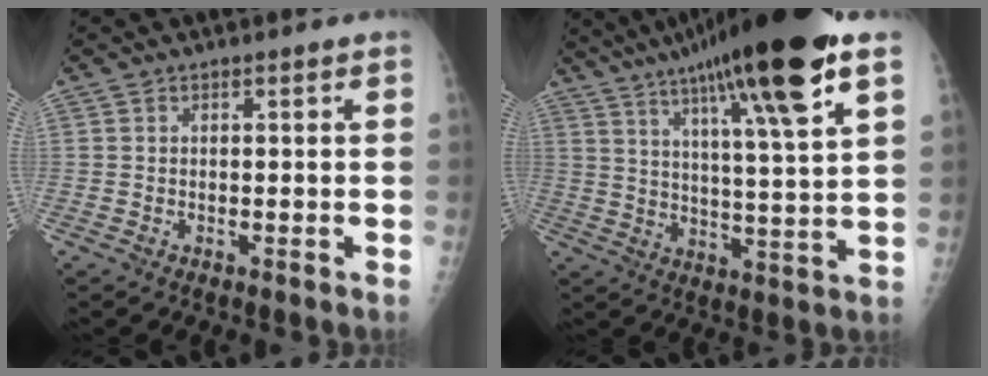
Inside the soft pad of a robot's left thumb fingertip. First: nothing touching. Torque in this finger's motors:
{"motor_torque": [2.47, 2.55, 2.00, -0.77, 0.22]}